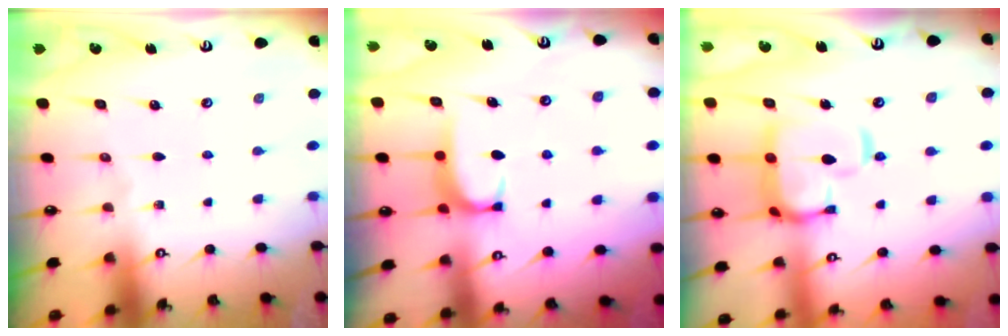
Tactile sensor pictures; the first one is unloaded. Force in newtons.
{"total": 1.8, "press": 1.8, "slide": 0.4}
{"total": 9.8, "press": 9.8, "slide": 0.9}